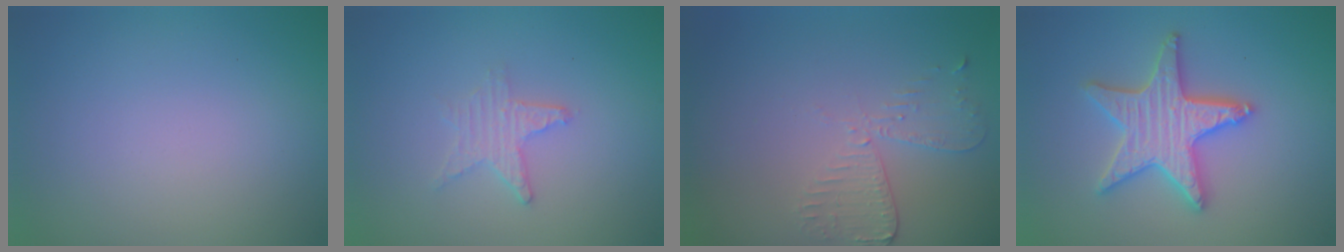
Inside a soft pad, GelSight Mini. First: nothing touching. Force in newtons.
{"total": 2.1, "press": 2.0, "slide": 0.4}
{"total": 2.7, "press": 2.4, "slide": 1.2}
{"total": 5.2, "press": 5.1, "slide": 0.9}